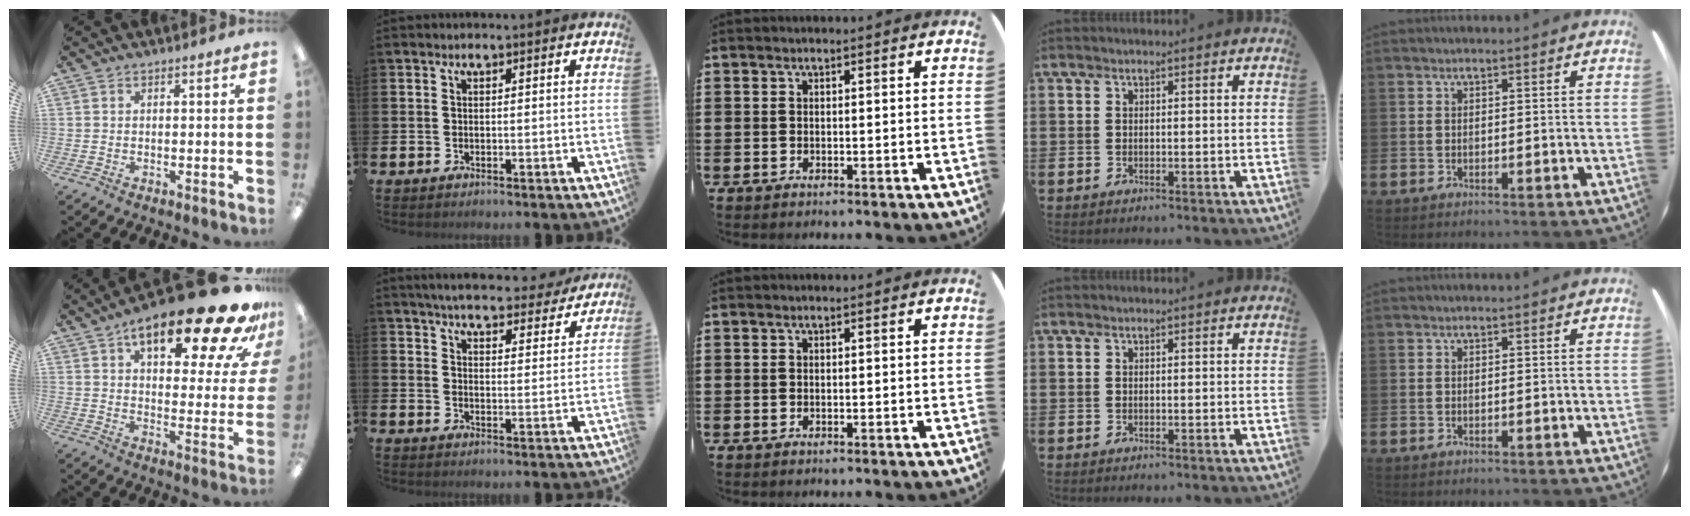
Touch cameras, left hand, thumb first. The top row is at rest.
{"thumb": {"total": 24.0, "force": [14.4, 8.4, 17.2], "torque": [-0.242, -0.090, 0.225]}, "index": {"total": 5.6, "force": [5.4, 0.9, 1.3], "torque": [-0.037, -0.036, 0.092]}}